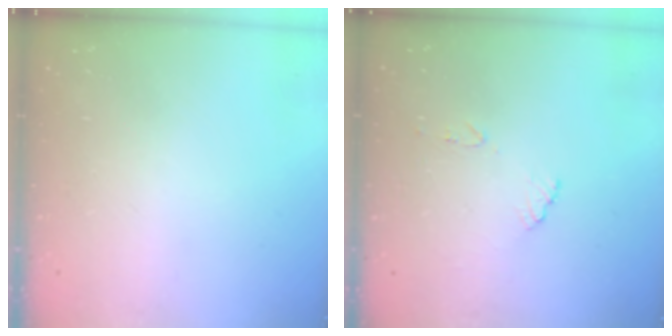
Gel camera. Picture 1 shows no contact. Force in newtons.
{"total": 6.9, "press": 6.9, "slide": 0.4}